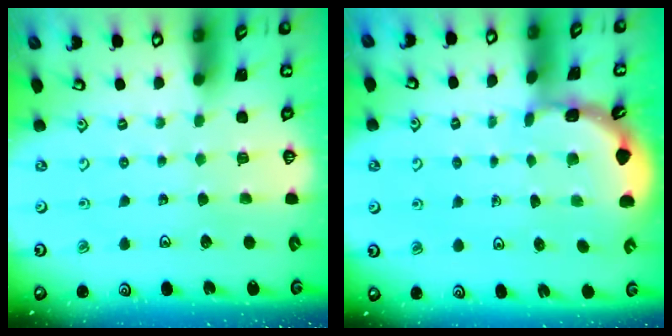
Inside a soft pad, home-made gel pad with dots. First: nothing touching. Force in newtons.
{"total": 1.7, "press": 1.6, "slide": 0.1}